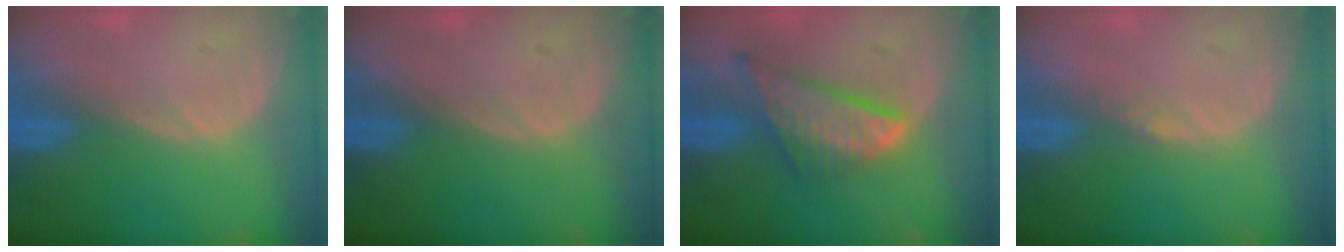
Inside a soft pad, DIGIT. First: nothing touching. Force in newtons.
{"total": 0.0}
{"total": 8.3, "press": 7.1, "slide": 4.4}
{"total": 0.8, "press": 0.6, "slide": 0.4}